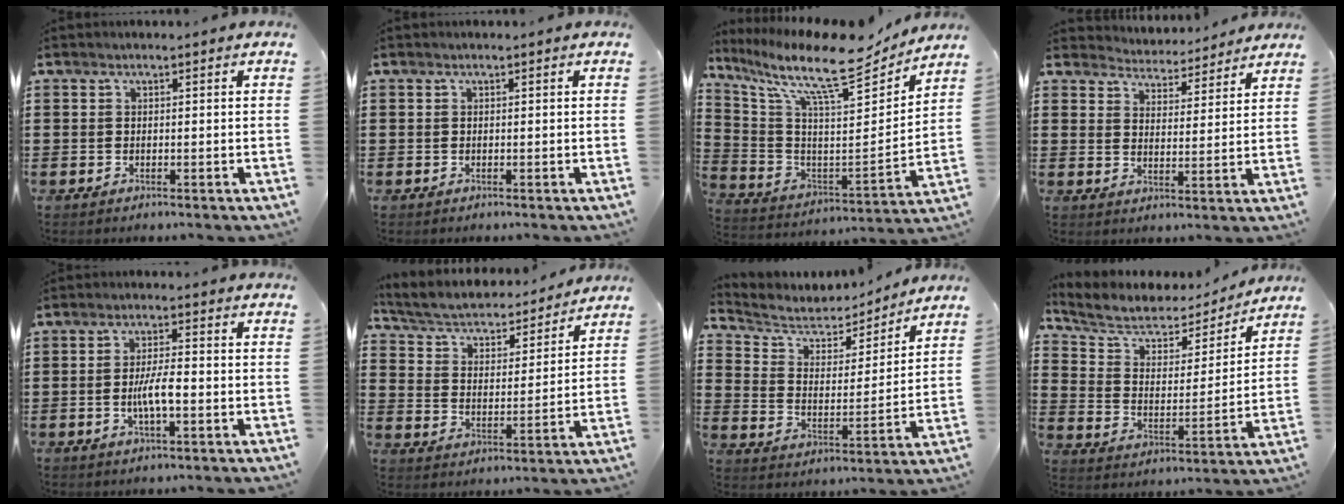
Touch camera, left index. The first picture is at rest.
{"total": 0.0}
{"total": 13.3, "force": [10.4, 2.2, 8.1], "torque": [-0.178, -0.072, 0.168]}
{"total": 4.2, "force": [4.2, 0.3, -0.3], "torque": [-0.019, -0.031, 0.072]}
{"total": 5.0, "force": [-1.1, 1.2, 4.7], "torque": [-0.095, 0.001, -0.026]}
{"total": 3.8, "force": [3.5, 0.9, 1.1], "torque": [-0.043, -0.030, 0.052]}
{"total": 5.1, "force": [4.4, 2.1, 1.4], "torque": [-0.057, -0.032, 0.070]}
{"total": 6.6, "force": [5.2, 3.0, 2.9], "torque": [-0.085, -0.027, 0.087]}